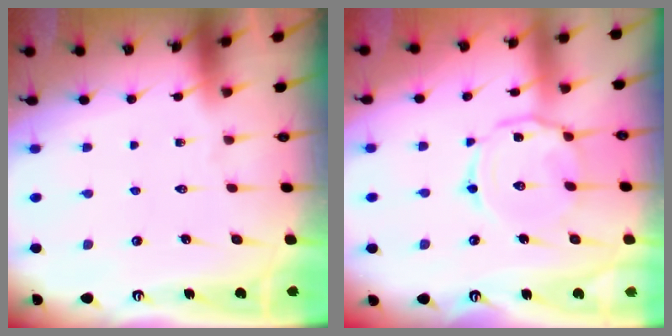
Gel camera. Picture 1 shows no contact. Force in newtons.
{"total": 7.8, "press": 7.8, "slide": 0.6}